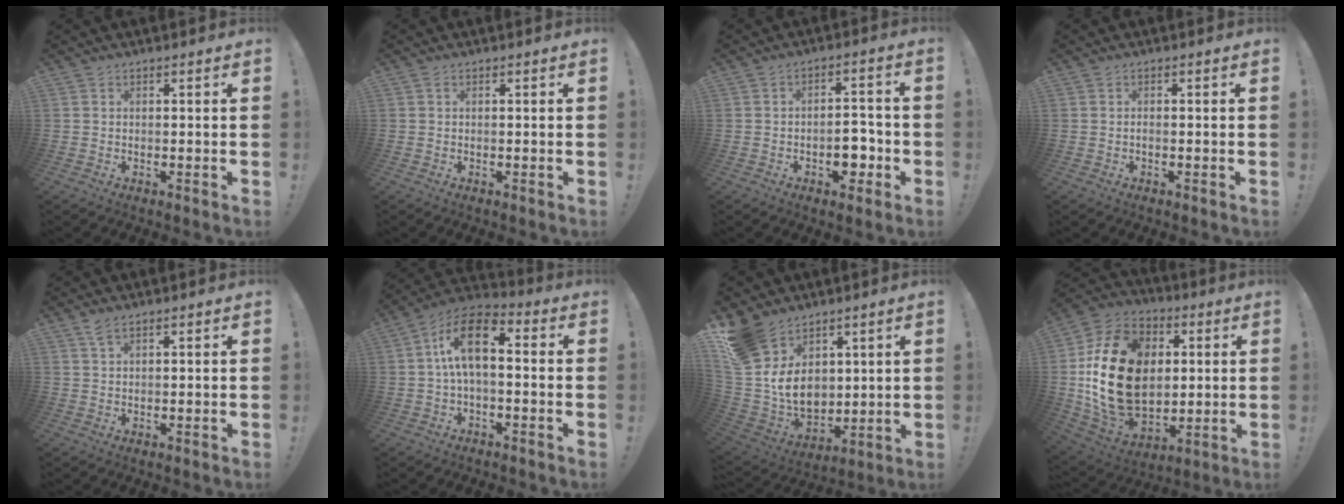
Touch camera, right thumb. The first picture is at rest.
{"total": 0.5, "force": [0.0, 0.1, 0.5], "torque": [-0.015, 0.002, 0.000]}
{"total": 7.6, "force": [-2.9, 4.6, 5.3], "torque": [-0.057, 0.015, -0.048]}
{"total": 0.7, "force": [-0.5, 0.1, 0.5], "torque": [-0.008, 0.000, -0.010]}
{"total": 2.7, "force": [1.7, 0.9, 1.8], "torque": [-0.033, -0.003, 0.030]}
{"total": 12.6, "force": [1.7, 6.2, 10.8], "torque": [-0.197, 0.012, 0.031]}
{"total": 16.4, "force": [6.5, 12.2, 8.7], "torque": [-0.190, -0.052, 0.130]}
{"total": 26.3, "force": [2.2, 18.8, 18.2], "torque": [-0.343, 0.002, 0.055]}